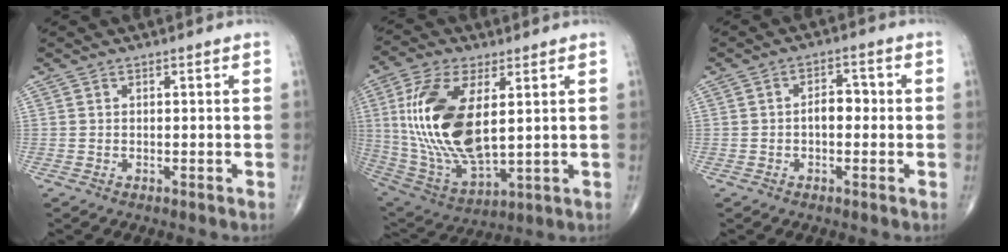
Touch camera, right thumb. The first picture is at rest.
{"total": 20.9, "force": [3.5, 9.9, 18.0], "torque": [-0.367, -0.022, 0.076]}
{"total": 4.1, "force": [-0.3, 2.5, 3.2], "torque": [-0.035, 0.015, -0.011]}